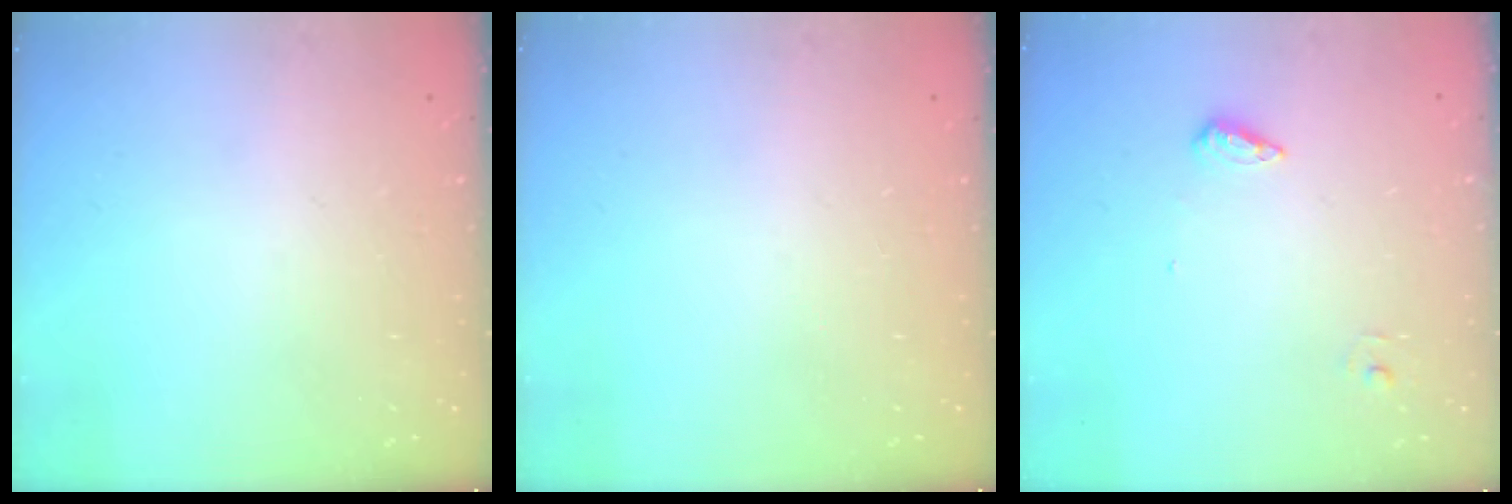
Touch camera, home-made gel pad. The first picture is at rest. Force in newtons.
{"total": 0.0}
{"total": 5.9, "press": 5.8, "slide": 1.4}